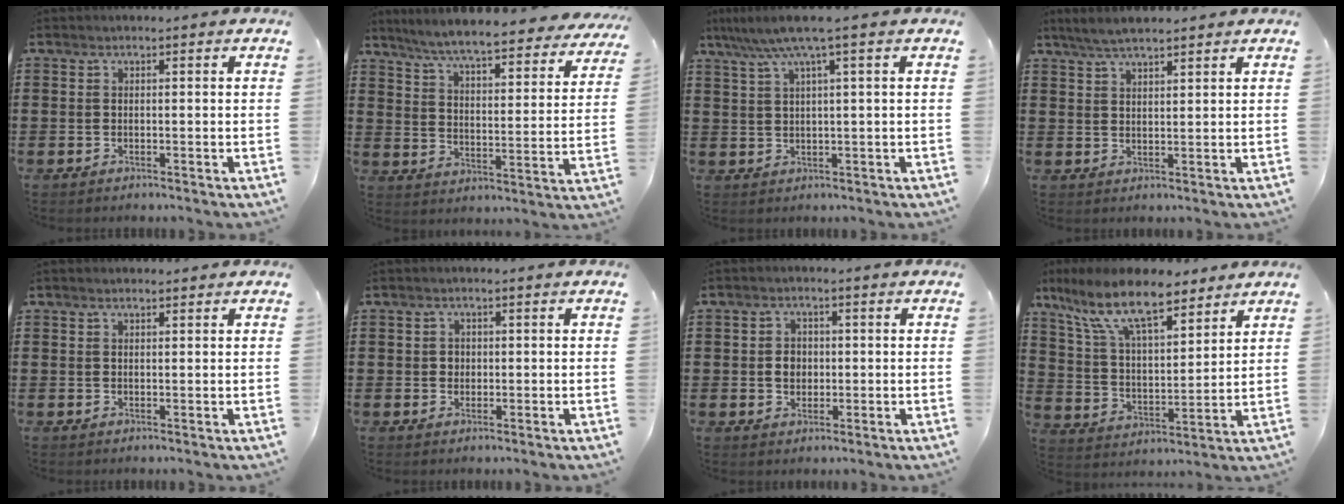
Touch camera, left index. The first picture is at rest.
{"total": 6.7, "force": [6.2, -0.5, 2.7], "torque": [-0.079, -0.047, 0.102]}
{"total": 5.2, "force": [2.5, -0.2, 4.6], "torque": [-0.094, -0.002, 0.041]}
{"total": 3.6, "force": [3.2, 0.5, 1.7], "torque": [-0.041, -0.001, 0.059]}
{"total": 1.0, "force": [0.9, 0.1, 0.4], "torque": [-0.007, 0.001, 0.017]}
{"total": 1.3, "force": [0.4, 1.1, 0.5], "torque": [-0.012, 0.007, 0.007]}
{"total": 2.9, "force": [0.0, 2.4, 1.7], "torque": [-0.031, 0.003, -0.005]}
{"total": 12.6, "force": [9.2, 3.5, 7.8], "torque": [-0.185, -0.030, 0.162]}